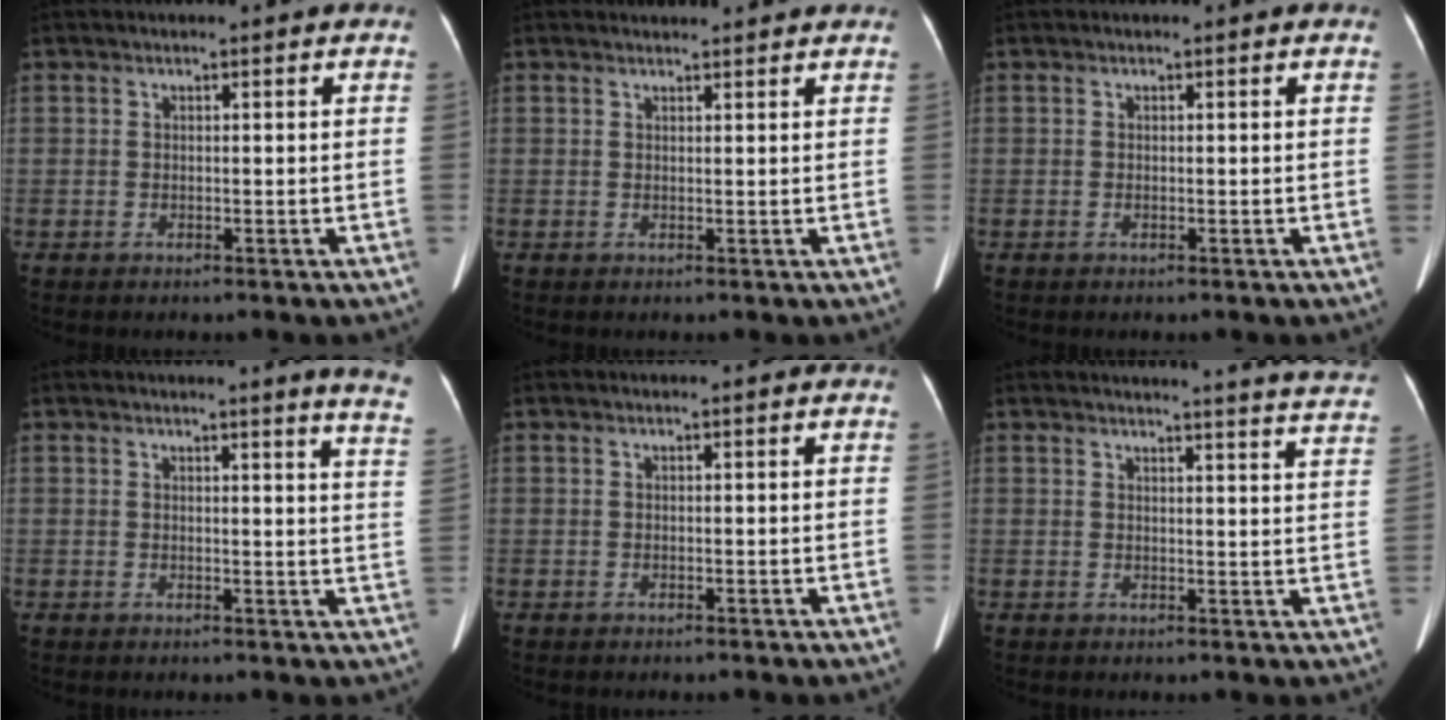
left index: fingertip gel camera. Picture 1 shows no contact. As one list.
[{"total": 3.2, "force": [3.2, 0.4, 0.4], "torque": [-0.013, 0.021, 0.040]}, {"total": 0.0}, {"total": 7.7, "force": [6.9, -1.2, 3.2], "torque": [-0.028, -0.060, 0.047]}, {"total": 0.0}, {"total": 16.3, "force": [15.8, -0.5, 3.7], "torque": [-0.040, -0.083, 0.159]}]